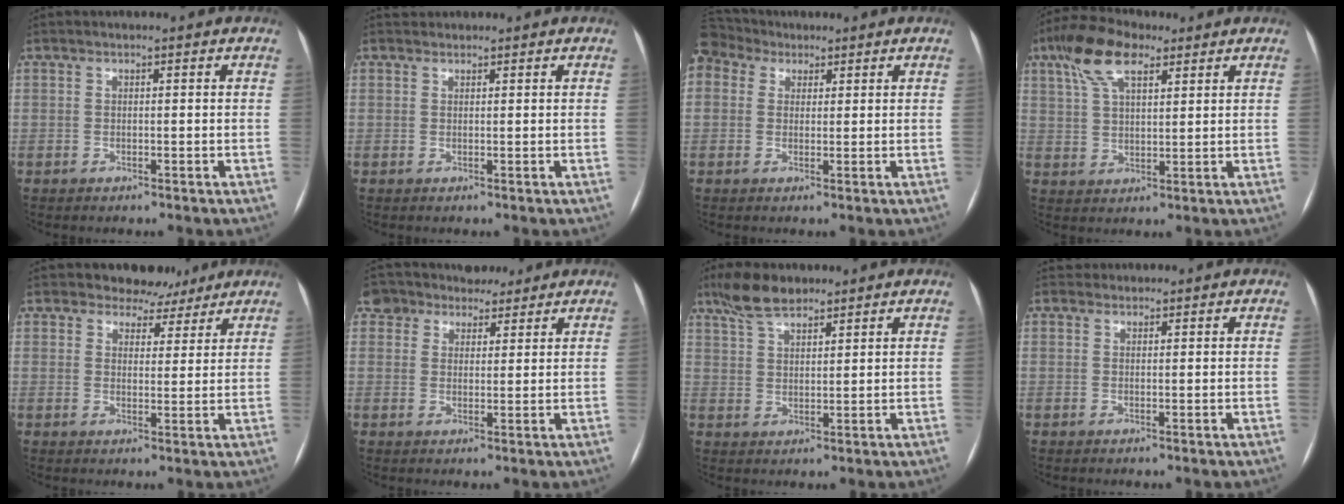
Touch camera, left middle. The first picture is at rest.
{"total": 1.2, "force": [1.2, 0.4, -0.1], "torque": [-0.003, 0.015, 0.021]}
{"total": 2.8, "force": [2.4, 1.3, 0.2], "torque": [-0.005, 0.023, 0.054]}
{"total": 9.4, "force": [5.6, 3.6, 6.6], "torque": [-0.140, 0.025, 0.105]}
{"total": 5.6, "force": [4.8, 2.9, 0.3], "torque": [0.003, -0.001, 0.058]}
{"total": 7.2, "force": [6.2, 3.6, 0.6], "torque": [-0.005, 0.018, 0.092]}
{"total": 6.5, "force": [5.3, 1.9, 3.2], "torque": [-0.072, 0.013, 0.104]}
{"total": 1.3, "force": [1.1, 0.6, -0.4], "torque": [0.003, 0.010, 0.017]}